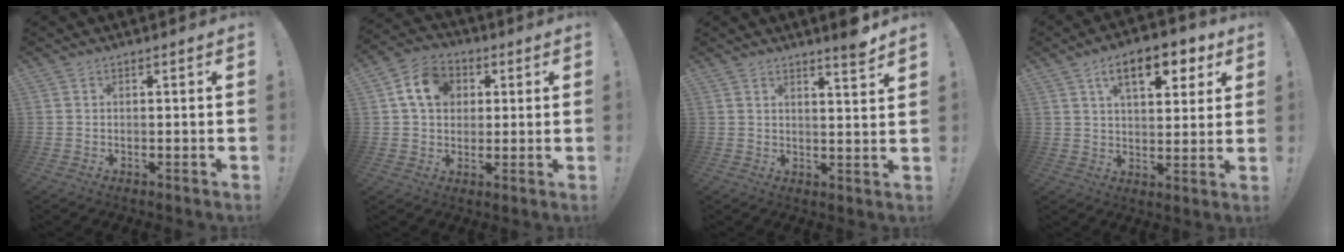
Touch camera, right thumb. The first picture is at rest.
{"total": 11.5, "force": [3.4, 9.0, 6.3], "torque": [-0.103, 0.009, 0.069]}
{"total": 4.9, "force": [3.8, -0.4, 3.1], "torque": [-0.033, -0.036, 0.057]}
{"total": 13.4, "force": [6.5, 6.3, 9.9], "torque": [-0.141, -0.022, 0.107]}